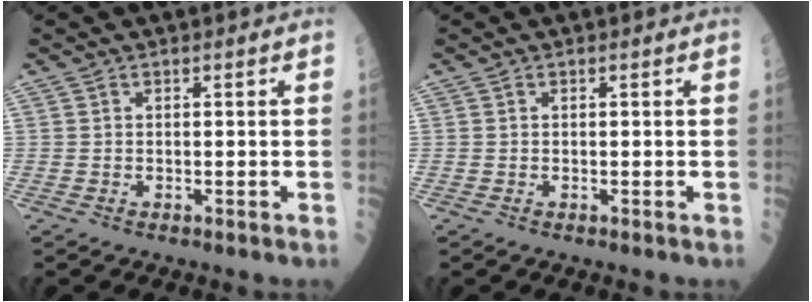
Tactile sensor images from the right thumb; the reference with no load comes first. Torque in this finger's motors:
{"motor_torque": [-0.03, 0.03, -0.18, -0.01, 0.00]}